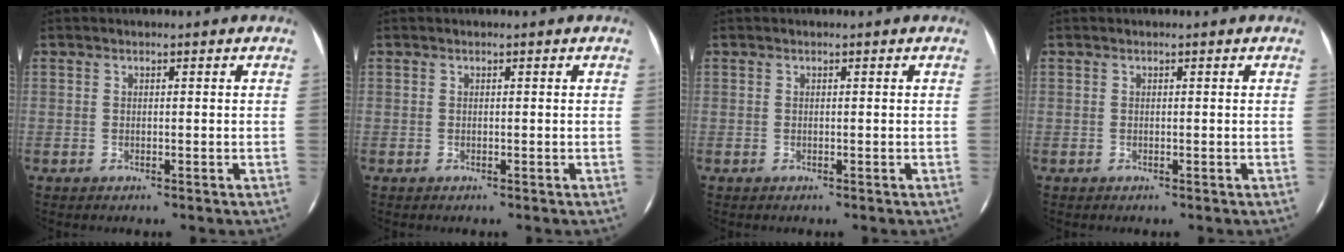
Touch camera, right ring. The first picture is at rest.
{"total": 0.0}
{"total": 0.0}
{"total": 0.0}